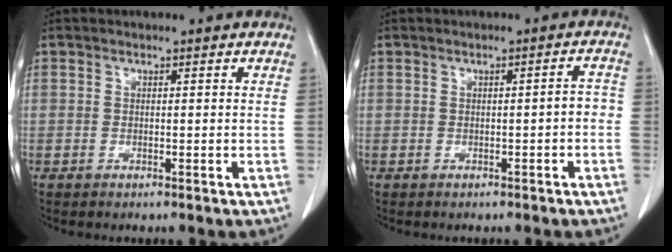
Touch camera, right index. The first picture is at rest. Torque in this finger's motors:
{"motor_torque": [0.35, -0.29, 0.20, 0.03]}